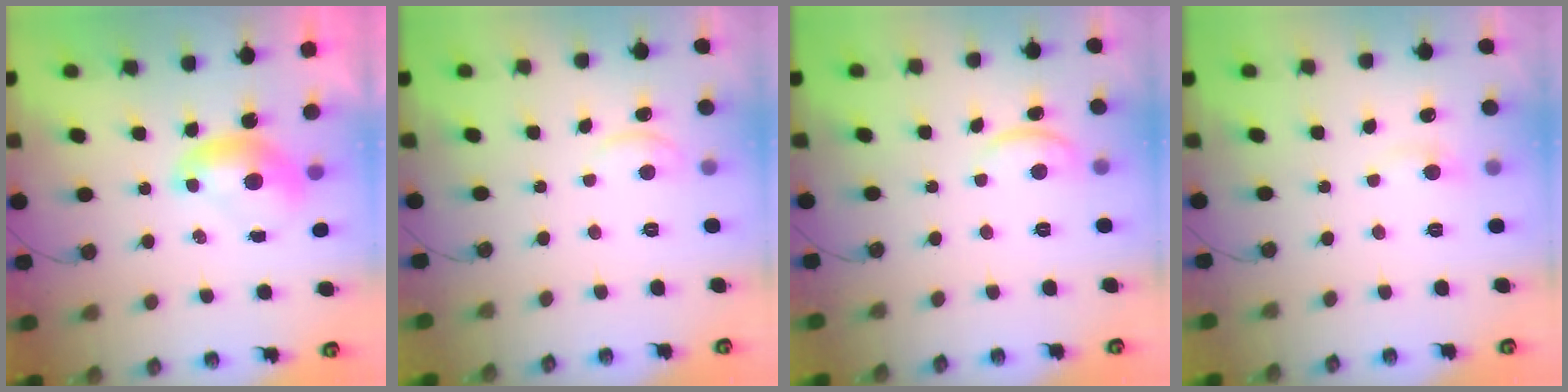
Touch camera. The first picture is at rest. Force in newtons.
{"total": 2.0, "press": 2.0, "slide": 0.3}
{"total": 2.4, "press": 2.4, "slide": 0.4}
{"total": 1.1, "press": 0.8, "slide": 0.8}